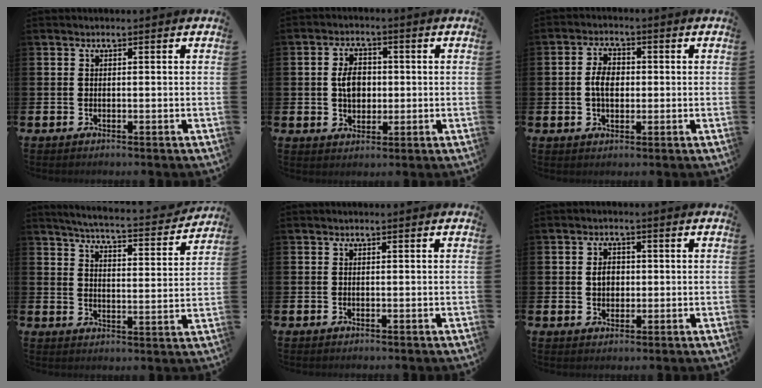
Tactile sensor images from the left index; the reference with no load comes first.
{"total": 4.5, "force": [0.3, 3.2, 3.1], "torque": [-0.053, 0.009, 0.000]}
{"total": 3.9, "force": [0.1, 2.6, 3.0], "torque": [-0.045, 0.006, -0.004]}
{"total": 5.1, "force": [4.9, 0.2, 1.4], "torque": [-0.040, -0.041, 0.078]}
{"total": 0.0}
{"total": 2.7, "force": [0.2, 2.2, 1.6], "torque": [-0.012, 0.001, -0.004]}